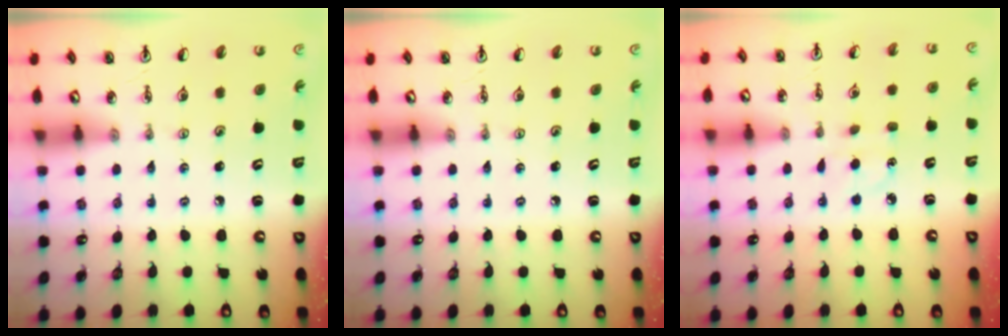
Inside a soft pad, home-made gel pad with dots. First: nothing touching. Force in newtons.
{"total": 0.0}
{"total": 3.8, "press": 3.8, "slide": 0.4}